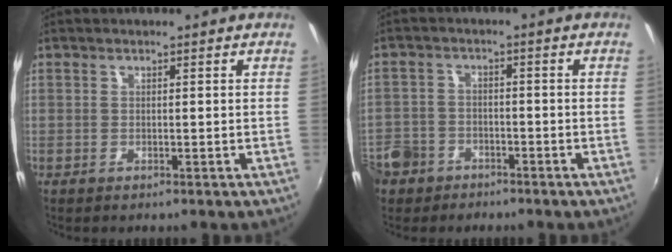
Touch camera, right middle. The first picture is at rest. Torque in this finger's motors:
{"motor_torque": [0.61, -0.65, 0.22, 0.13]}